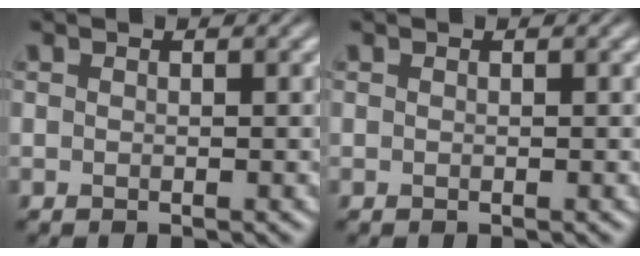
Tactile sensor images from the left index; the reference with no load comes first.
{"total": 0.0}